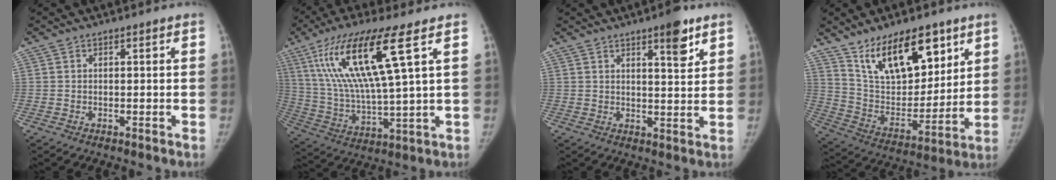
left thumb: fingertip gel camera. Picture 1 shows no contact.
{"total": 19.0, "force": [8.0, 2.9, 16.9], "torque": [-0.345, -0.025, 0.150]}
{"total": 6.5, "force": [4.0, 1.7, 4.8], "torque": [-0.056, -0.024, 0.055]}
{"total": 19.1, "force": [11.6, 9.3, 12.0], "torque": [-0.145, -0.064, 0.216]}